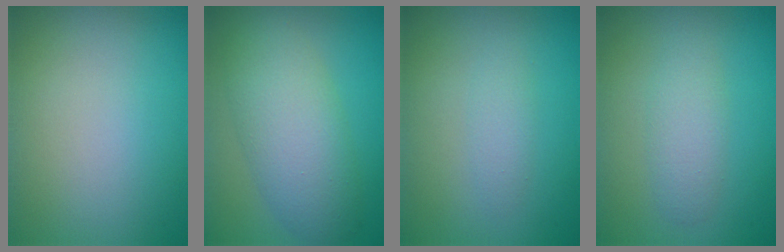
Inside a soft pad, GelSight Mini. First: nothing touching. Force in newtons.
{"total": 6.5, "press": 6.5, "slide": 0.1}
{"total": 1.5, "press": 1.5, "slide": 0.1}
{"total": 2.4, "press": 2.4, "slide": 0.2}